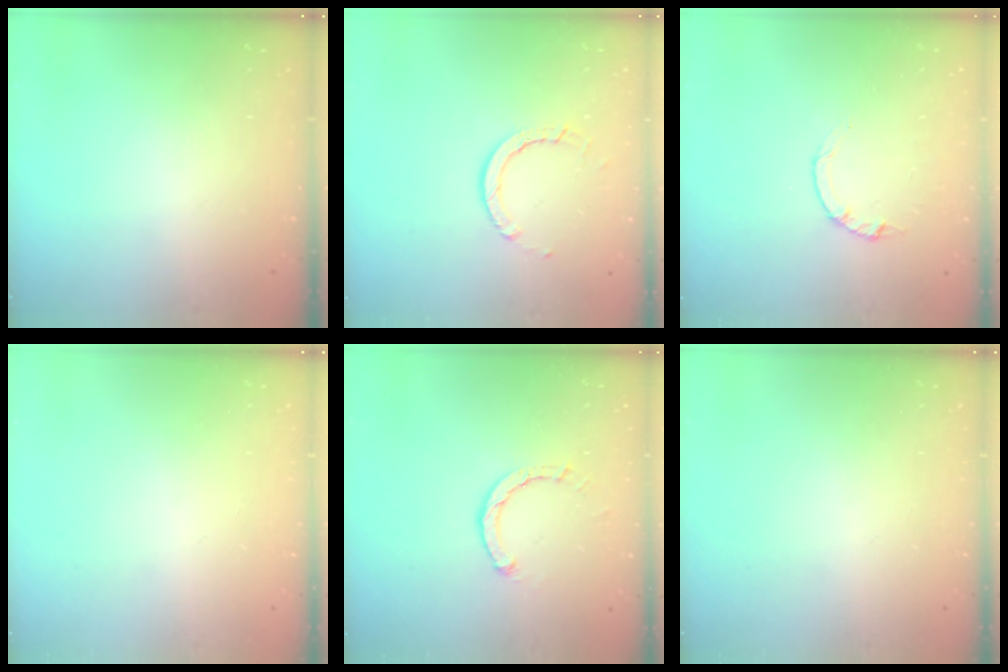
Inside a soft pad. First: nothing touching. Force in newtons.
{"total": 4.9, "press": 4.9, "slide": 0.5}
{"total": 2.2, "press": 2.1, "slide": 0.4}
{"total": 0.0}
{"total": 2.6, "press": 2.6, "slide": 0.3}
{"total": 0.0}